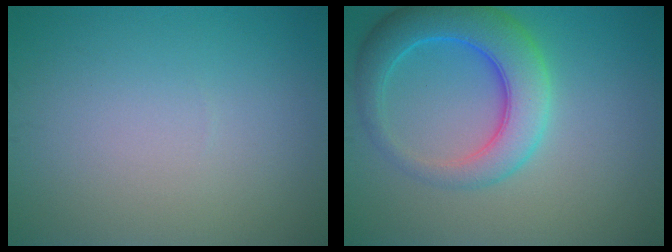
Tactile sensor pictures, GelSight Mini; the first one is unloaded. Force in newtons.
{"total": 6.7, "press": 6.7, "slide": 0.4}